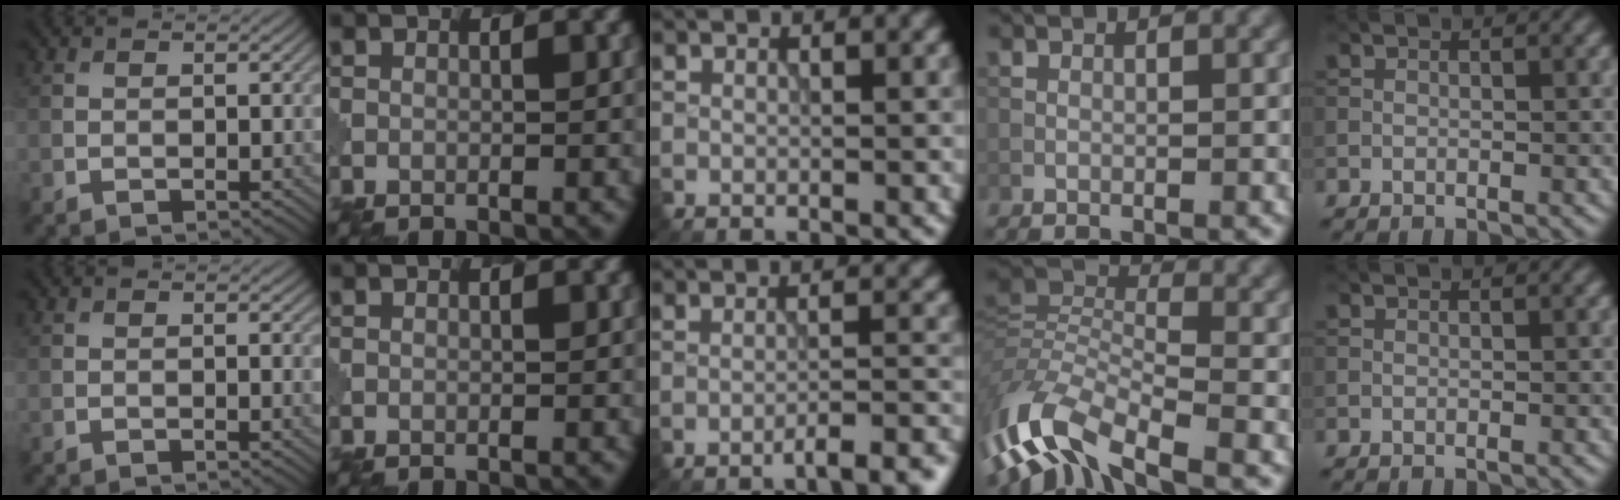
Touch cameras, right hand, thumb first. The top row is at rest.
{"thumb": {"total": 0.8, "force": [0.1, 0.3, 0.8], "torque": [-0.012, -0.002, 0.000]}, "middle": {"total": 4.1, "force": [-3.0, 0.8, 2.7], "torque": [-0.028, 0.010, -0.045]}, "ring": {"total": 10.5, "force": [-5.8, 3.9, 7.8], "torque": [-0.155, 0.000, -0.130]}}